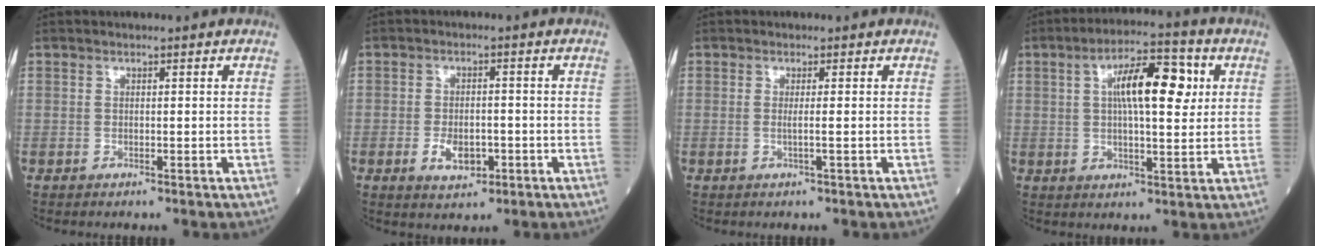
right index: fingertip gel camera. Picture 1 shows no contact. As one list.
[{"total": 4.6, "force": [-1.7, 2.6, 3.4], "torque": [-0.060, -0.001, -0.023]}, {"total": 1.2, "force": [-0.1, -0.4, 1.1], "torque": [-0.026, -0.001, -0.004]}, {"total": 10.8, "force": [2.7, 3.1, 10.0], "torque": [-0.168, 0.026, 0.040]}]